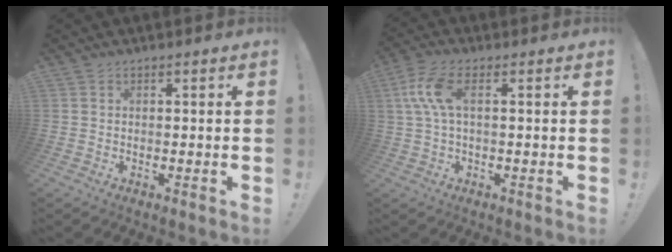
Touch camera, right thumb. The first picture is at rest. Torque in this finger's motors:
{"motor_torque": [0.26, 0.12, 0.87, -0.09, 0.05]}